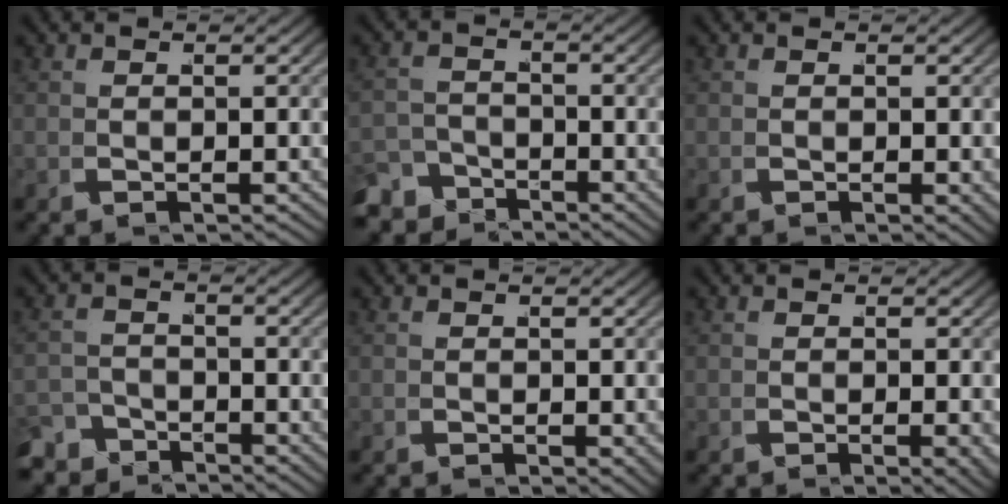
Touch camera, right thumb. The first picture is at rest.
{"total": 4.5, "force": [-3.8, 2.4, 0.7], "torque": [0.009, -0.016, -0.068]}
{"total": 0.6, "force": [-0.1, 0.3, 0.6], "torque": [-0.009, -0.005, 0.000]}
{"total": 3.7, "force": [-3.3, 1.7, 0.2], "torque": [0.011, -0.012, -0.060]}
{"total": 0.8, "force": [-0.1, 0.4, 0.7], "torque": [-0.009, -0.005, 0.001]}
{"total": 1.6, "force": [-0.4, 0.4, 1.5], "torque": [-0.016, -0.003, -0.005]}